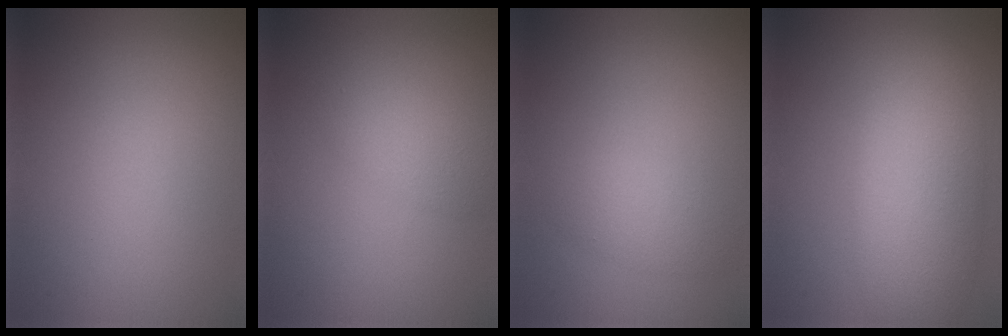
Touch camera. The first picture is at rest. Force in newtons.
{"total": 2.1, "press": 2.1, "slide": 0.0}
{"total": 2.0, "press": 2.0, "slide": 0.1}
{"total": 6.6, "press": 6.6, "slide": 0.4}